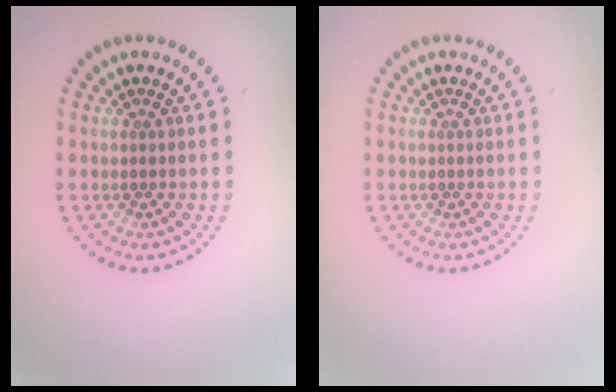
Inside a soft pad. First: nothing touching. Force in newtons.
{"total": 0.0}